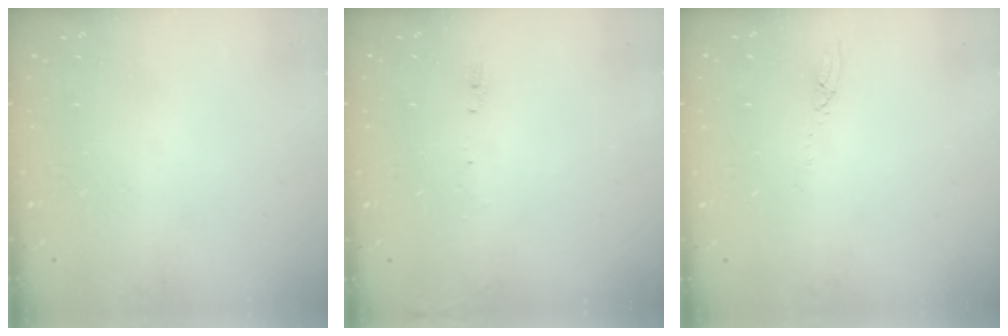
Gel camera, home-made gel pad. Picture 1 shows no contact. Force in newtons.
{"total": 5.6, "press": 5.3, "slide": 1.7}
{"total": 2.7, "press": 2.7, "slide": 0.2}